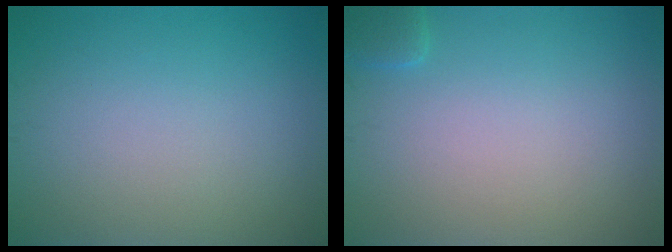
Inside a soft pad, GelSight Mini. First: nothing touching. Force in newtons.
{"total": 1.1, "press": 1.0, "slide": 0.1}